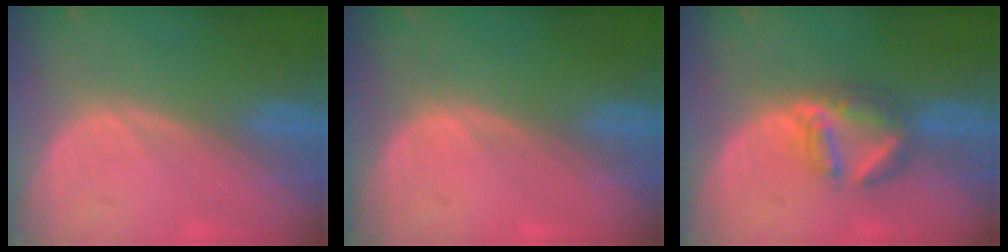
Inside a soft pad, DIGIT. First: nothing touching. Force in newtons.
{"total": 0.0}
{"total": 5.8, "press": 5.5, "slide": 1.9}